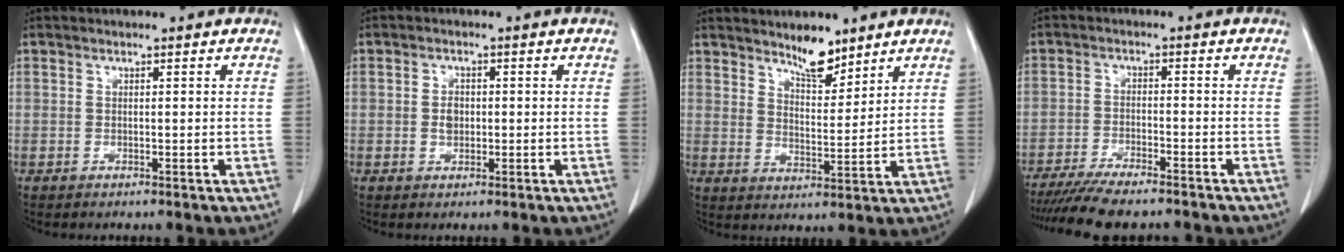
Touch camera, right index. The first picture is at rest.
{"total": 2.1, "force": [-0.3, 1.5, 1.4], "torque": [-0.024, 0.005, 0.000]}
{"total": 5.7, "force": [4.8, 1.5, 2.6], "torque": [-0.047, -0.007, 0.085]}
{"total": 12.0, "force": [-10.6, 1.6, 5.4], "torque": [-0.075, -0.012, -0.158]}